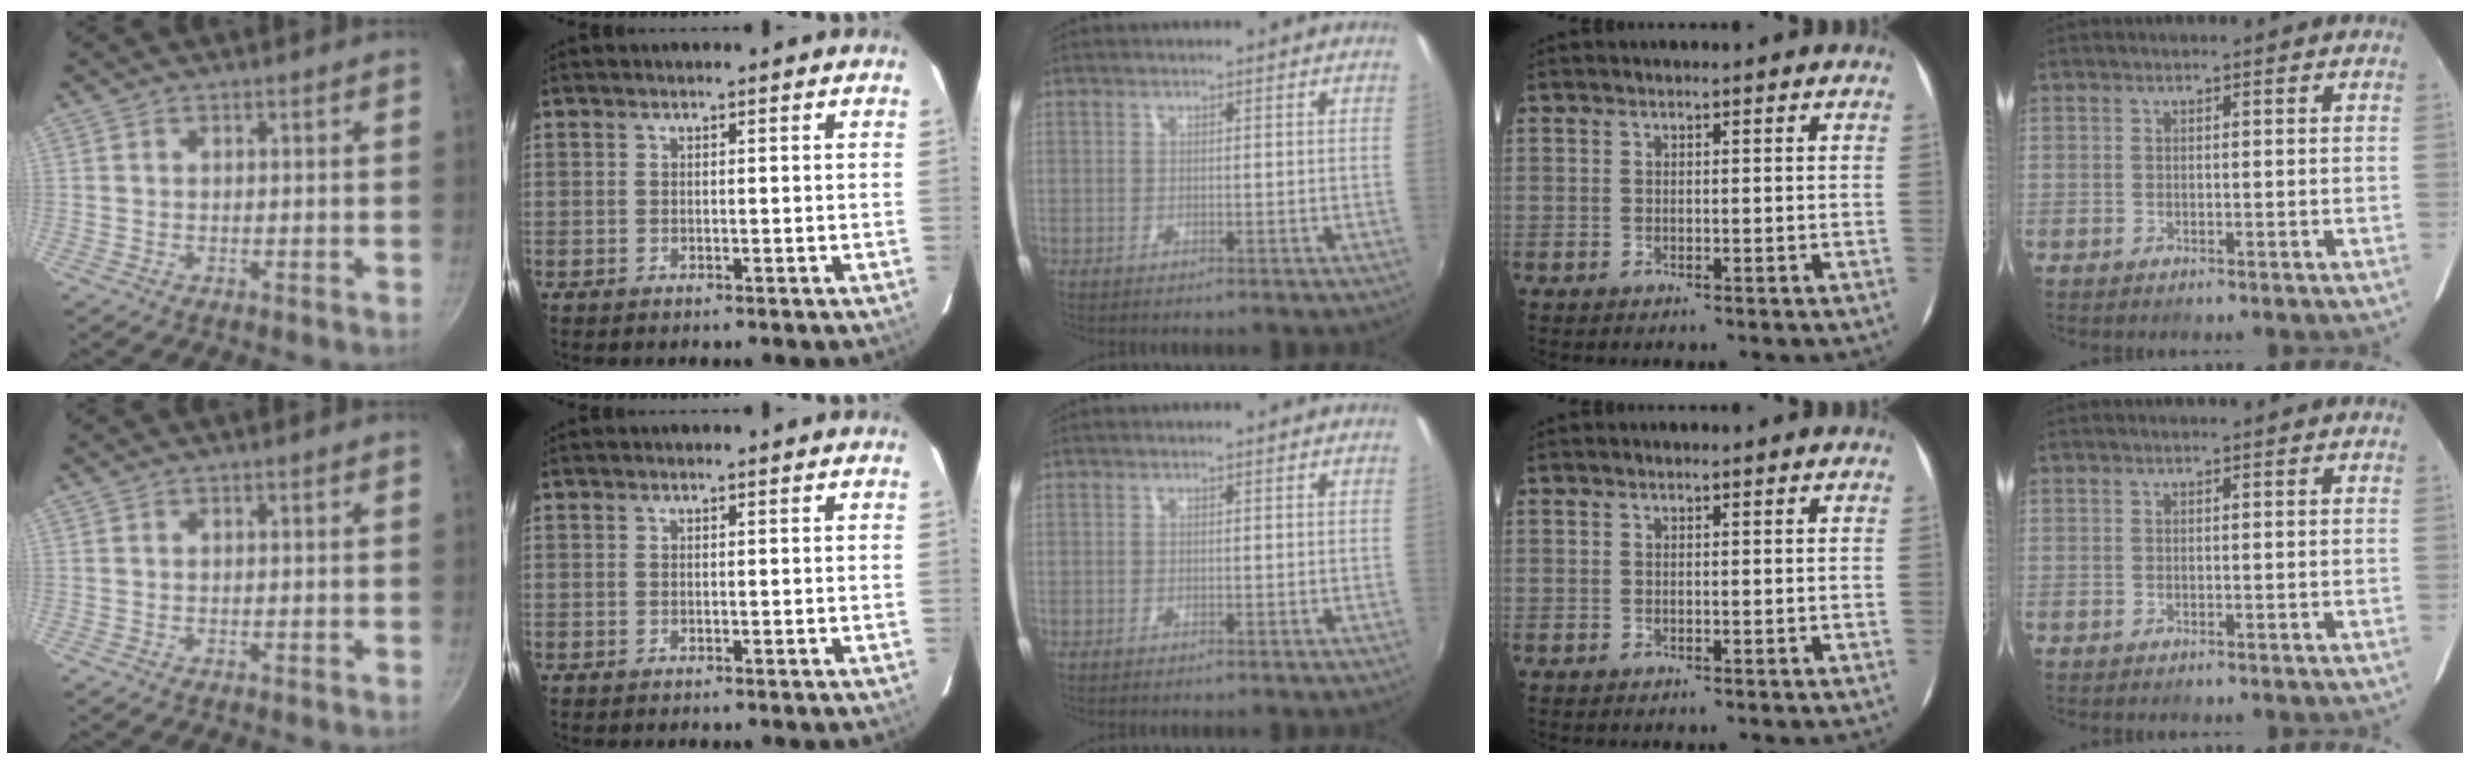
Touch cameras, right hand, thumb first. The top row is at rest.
{}